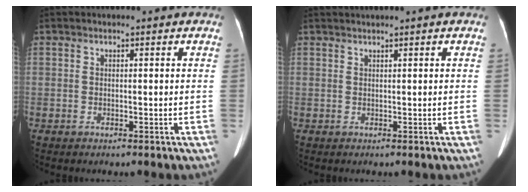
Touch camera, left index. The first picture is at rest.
{"total": 1.2, "force": [1.0, -0.4, 0.6], "torque": [-0.016, 0.011, 0.028]}